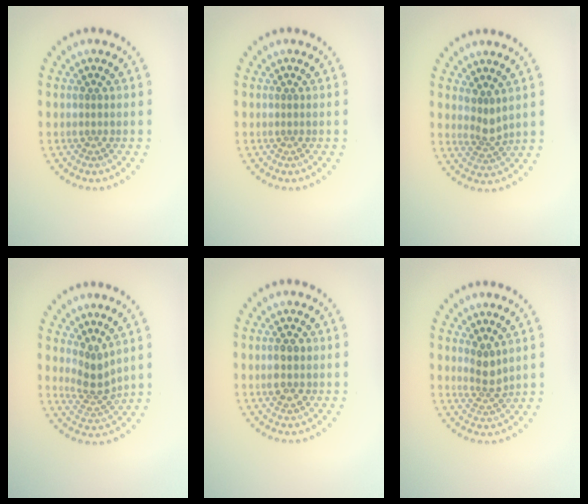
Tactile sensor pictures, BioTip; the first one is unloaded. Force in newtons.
{"total": 0.0}
{"total": 2.0, "press": 1.5, "slide": 1.3}
{"total": 2.5, "press": 1.8, "slide": 1.7}
{"total": 2.7, "press": 2.7, "slide": 0.2}
{"total": 2.0, "press": 1.6, "slide": 1.2}